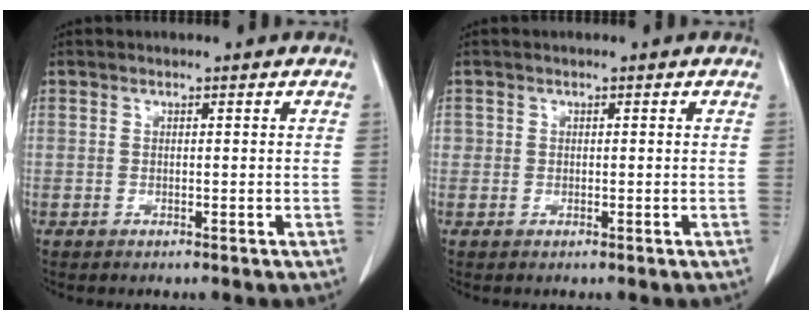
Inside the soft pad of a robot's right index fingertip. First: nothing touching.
{"total": 0.7, "force": [0.1, 0.7, 0.1], "torque": [0.009, 0.004, -0.002]}